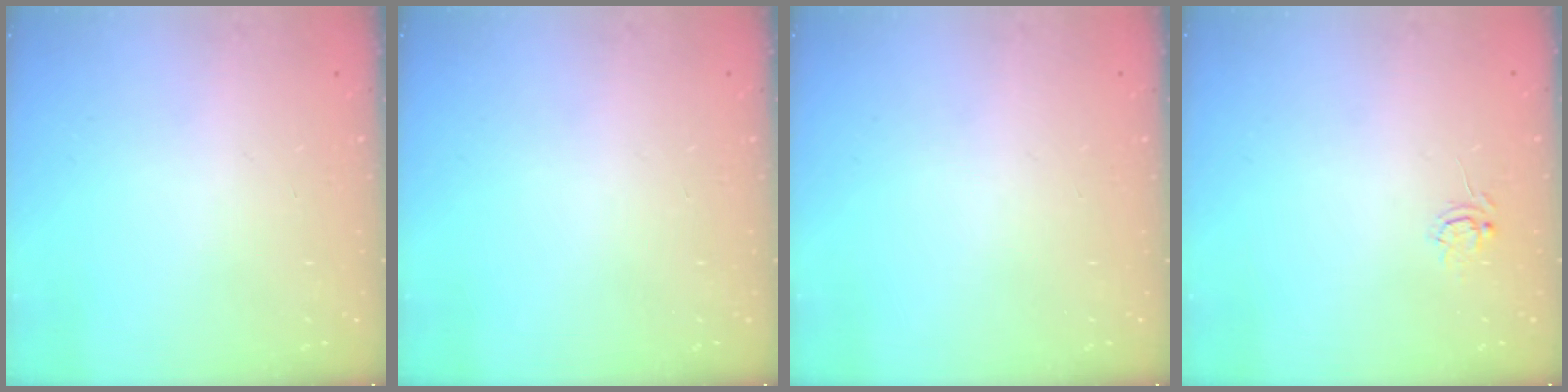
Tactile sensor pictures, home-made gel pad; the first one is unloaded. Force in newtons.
{"total": 0.0}
{"total": 0.0}
{"total": 3.6, "press": 3.6, "slide": 0.3}